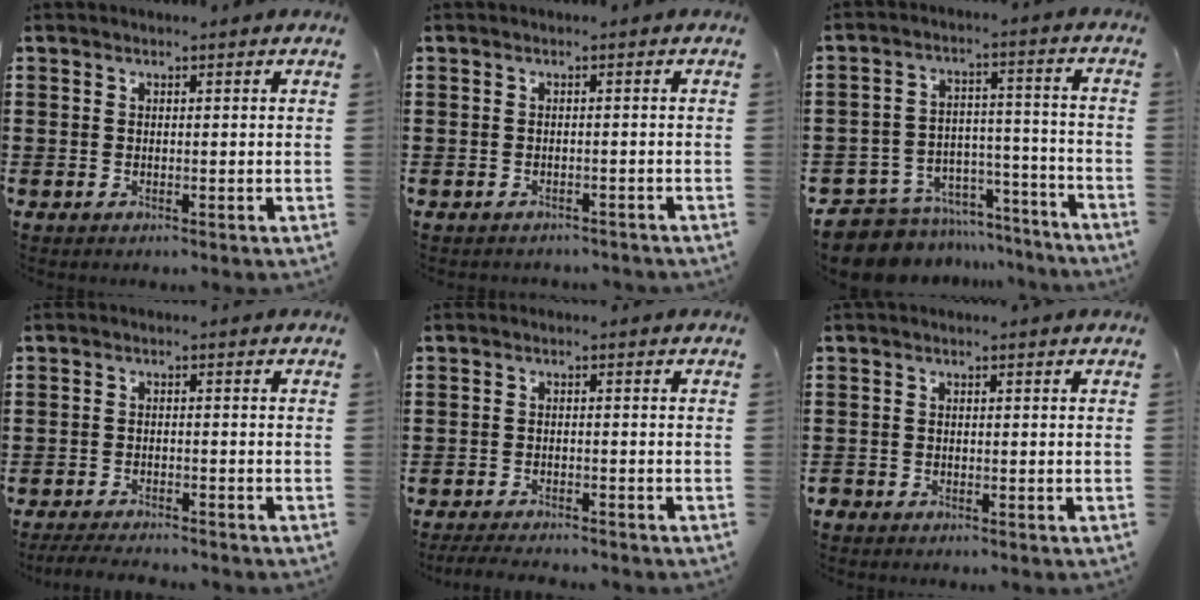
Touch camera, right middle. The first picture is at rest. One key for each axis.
{"total": 1.0, "fx": -1.0, "fy": 0.1, "fz": 0.0, "tx": -0.005, "ty": -0.001, "tz": -0.022}
{"total": 8.4, "fx": -7.8, "fy": 3.0, "fz": 0.9, "tx": -0.018, "ty": 0.025, "tz": -0.149}
{"total": 2.8, "fx": -2.8, "fy": 0.1, "fz": 0.6, "tx": -0.020, "ty": -0.004, "tz": -0.058}
{"total": 2.5, "fx": -2.5, "fy": 0.1, "fz": 0.5, "tx": -0.018, "ty": -0.005, "tz": -0.052}
{"total": 0.8, "fx": -0.7, "fy": 0.5, "fz": 0.1, "tx": -0.003, "ty": 0.001, "tz": -0.015}